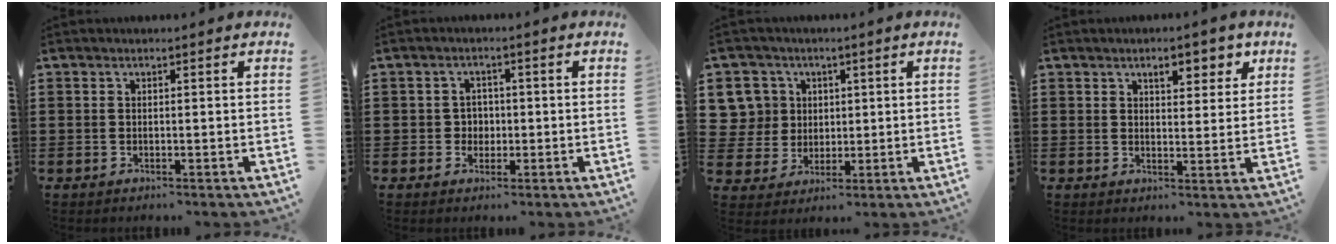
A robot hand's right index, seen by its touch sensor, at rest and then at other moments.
{"total": 2.2, "force": [-0.1, 2.1, 0.8], "torque": [-0.022, 0.007, -0.006]}
{"total": 7.3, "force": [2.0, 7.0, 1.0], "torque": [-0.065, 0.016, 0.040]}
{"total": 4.4, "force": [2.7, 2.0, 2.8], "torque": [-0.033, -0.002, 0.039]}